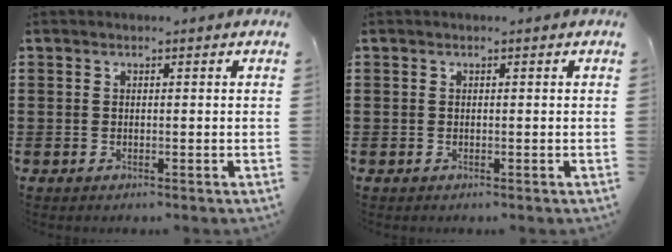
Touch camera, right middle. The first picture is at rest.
{"total": 0.0}